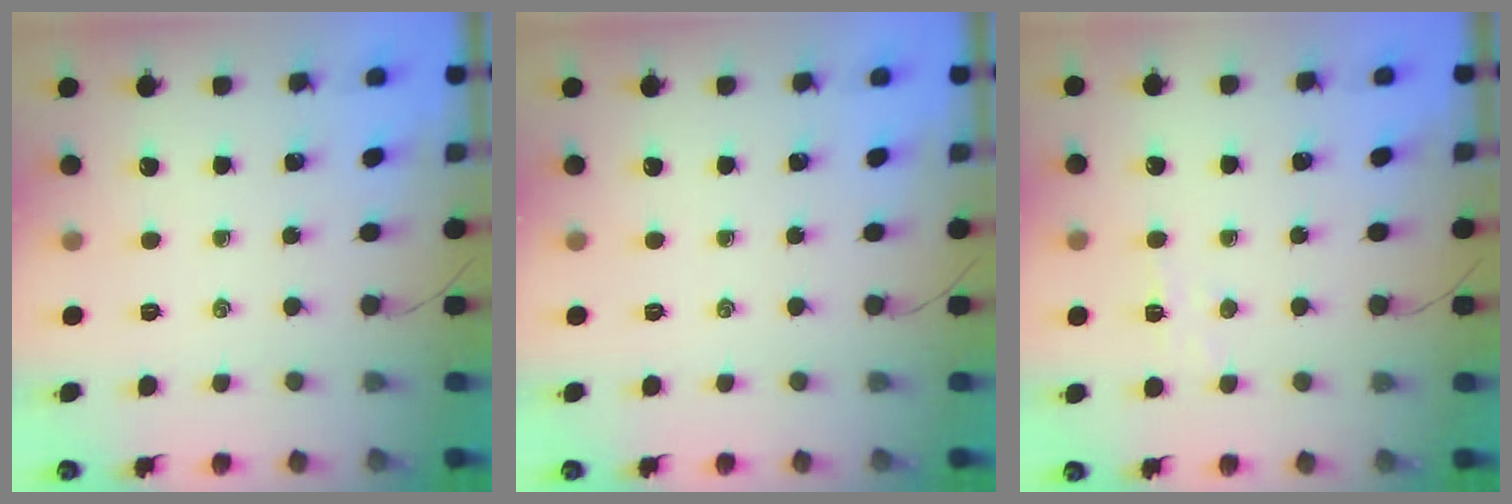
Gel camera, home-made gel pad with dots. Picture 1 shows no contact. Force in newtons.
{"total": 0.0}
{"total": 3.7, "press": 3.5, "slide": 1.2}